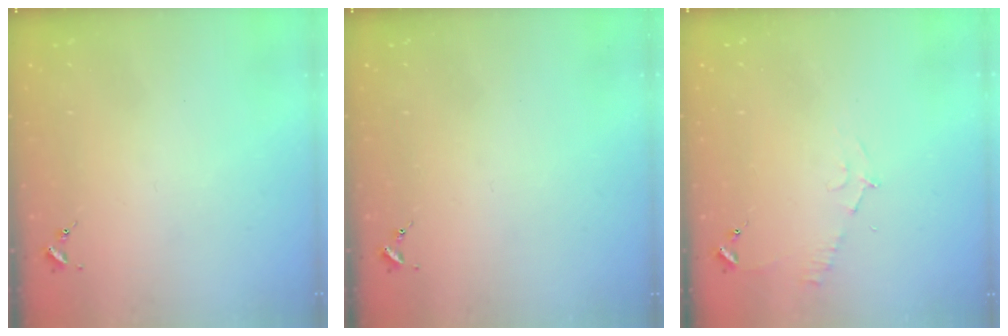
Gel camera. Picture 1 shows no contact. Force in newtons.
{"total": 0.0}
{"total": 5.5, "press": 5.5, "slide": 0.7}